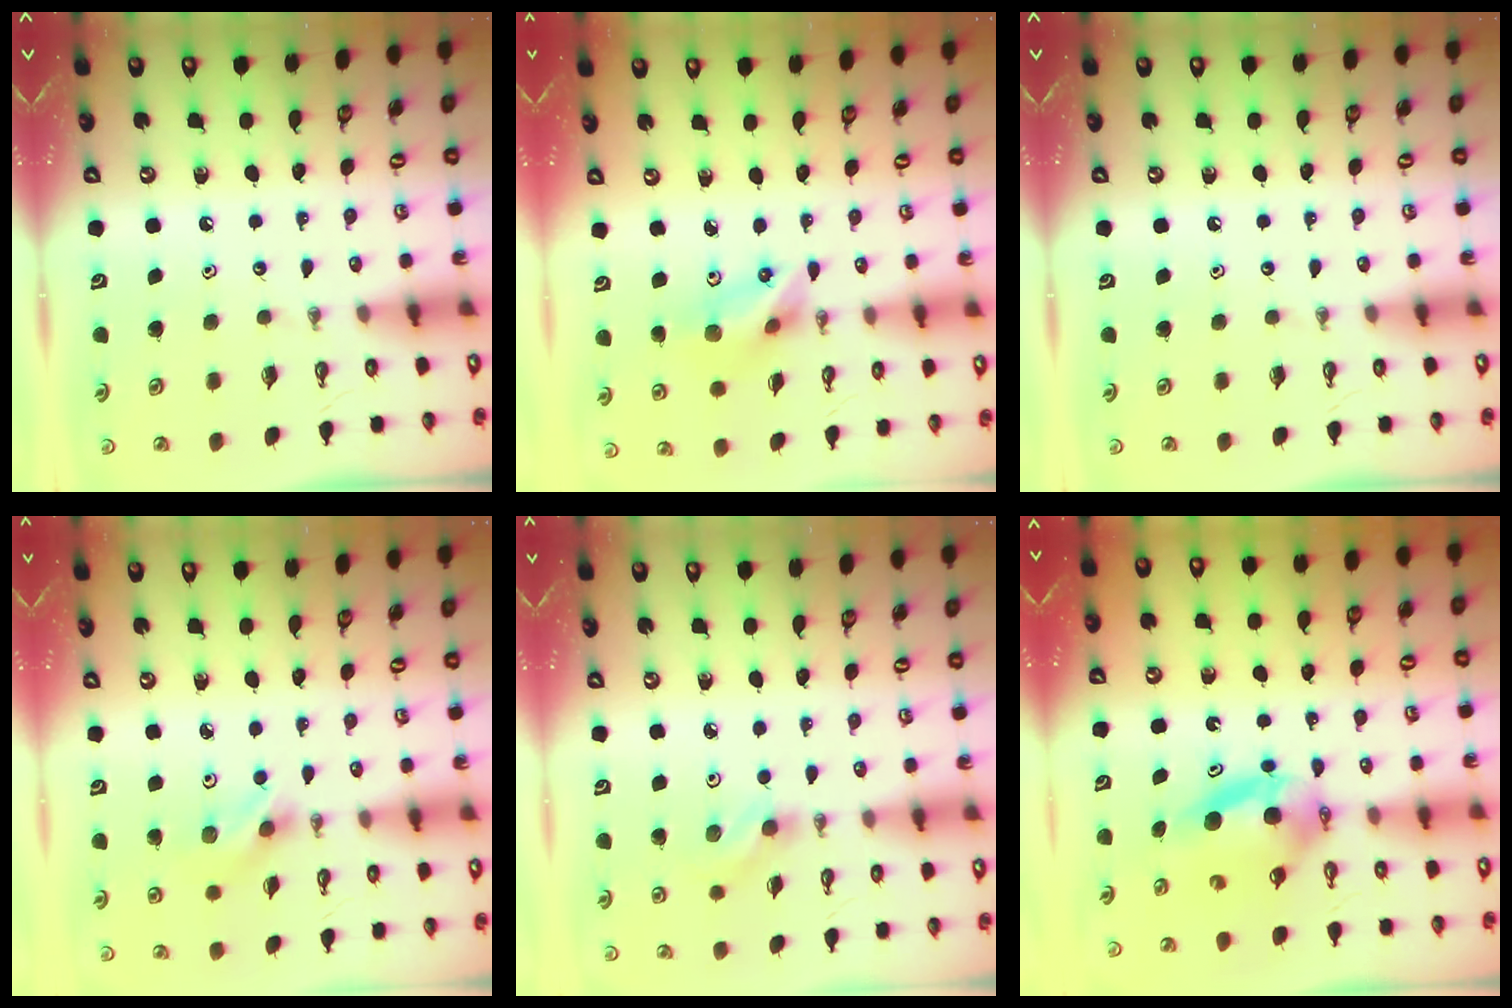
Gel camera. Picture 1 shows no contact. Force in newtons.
{"total": 7.9, "press": 7.4, "slide": 2.8}
{"total": 0.0}
{"total": 3.0, "press": 3.0, "slide": 0.4}
{"total": 3.9, "press": 3.6, "slide": 1.5}
{"total": 6.9, "press": 6.2, "slide": 3.1}